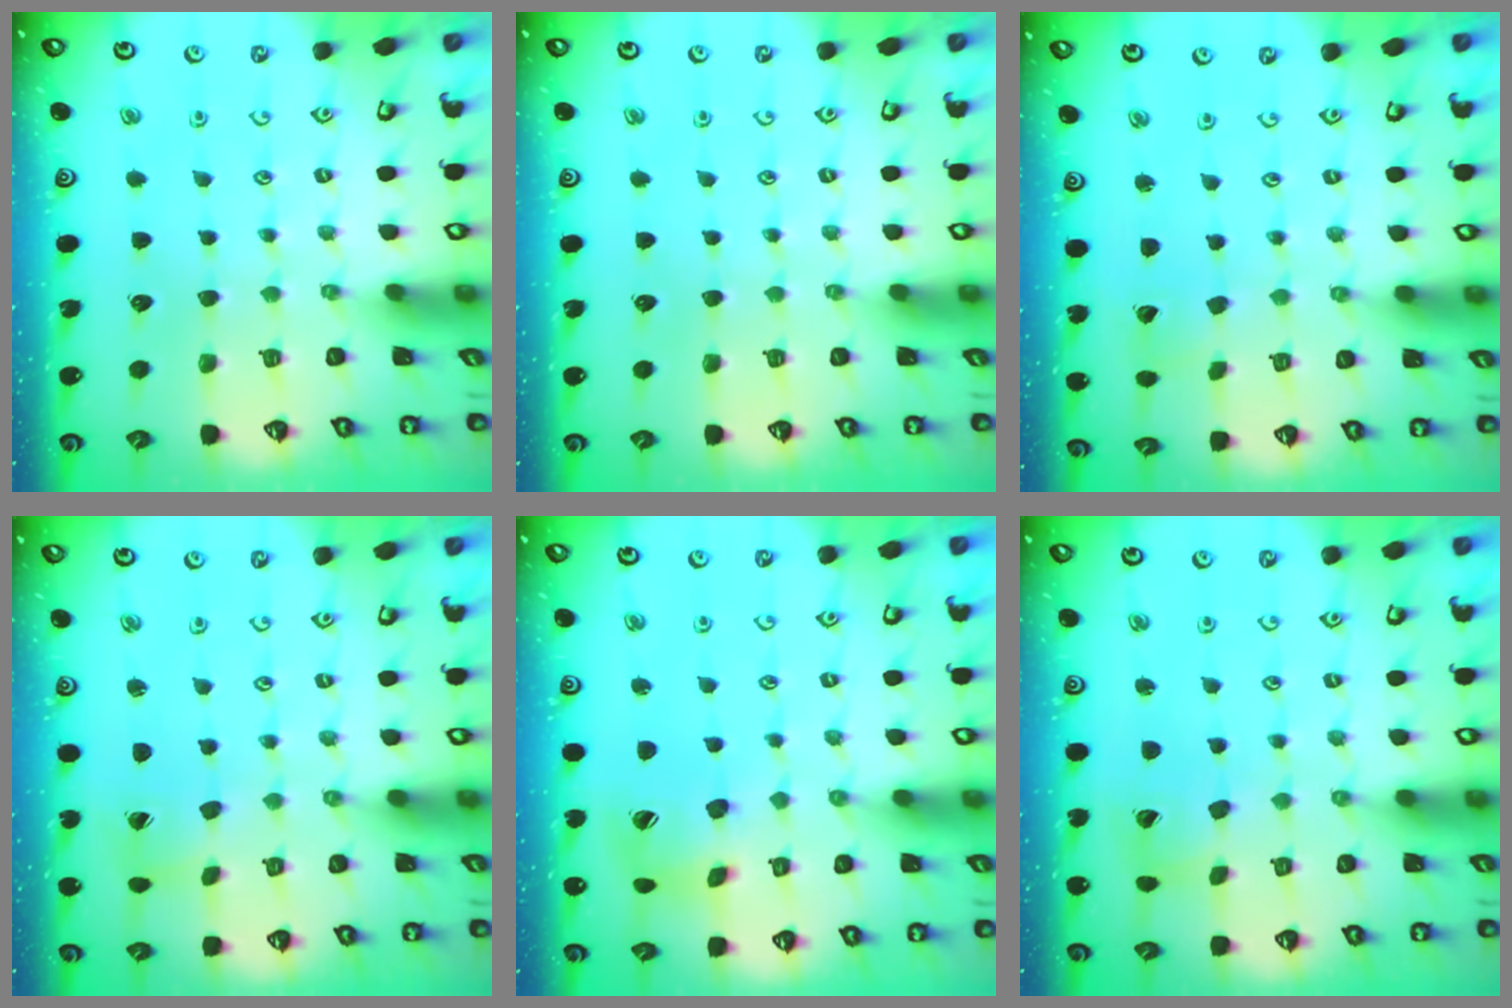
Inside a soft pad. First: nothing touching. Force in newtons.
{"total": 0.0}
{"total": 2.4, "press": 2.4, "slide": 0.2}
{"total": 2.2, "press": 2.2, "slide": 0.3}
{"total": 11.4, "press": 11.3, "slide": 1.4}
{"total": 7.6, "press": 7.5, "slide": 0.9}